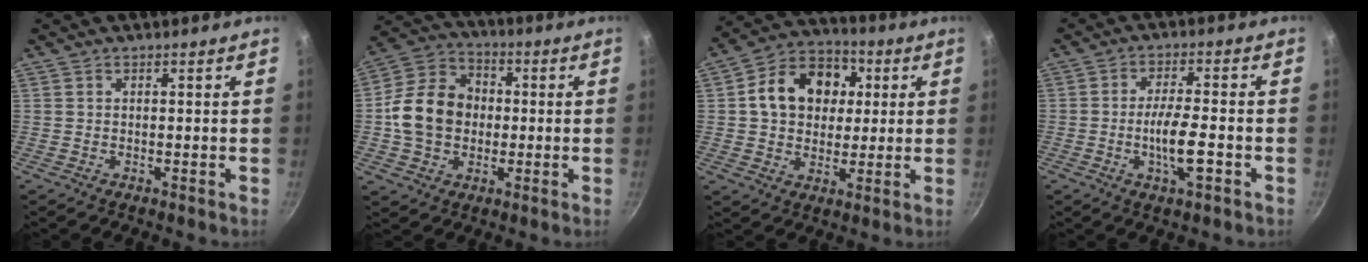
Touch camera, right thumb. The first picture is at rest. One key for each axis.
{"total": 14.1, "fx": -0.6, "fy": 11.4, "fz": 8.2, "tx": -0.119, "ty": 0.027, "tz": -0.024}
{"total": 15.0, "fx": 2.8, "fy": 11.8, "fz": 8.8, "tx": -0.115, "ty": 0.020, "tz": 0.033}
{"total": 7.4, "fx": -2.3, "fy": 2.0, "fz": 6.8, "tx": -0.119, "ty": 0.015, "tz": -0.044}